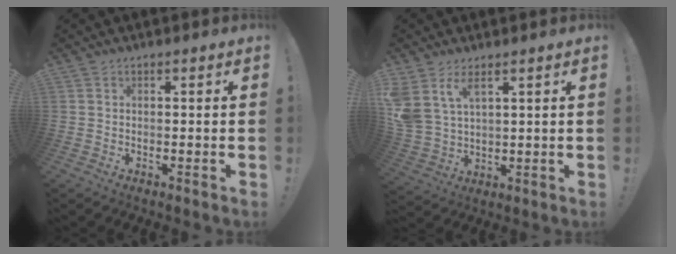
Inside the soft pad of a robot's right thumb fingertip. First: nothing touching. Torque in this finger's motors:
{"motor_torque": [0.23, 0.25, 0.92, 0.47, 0.09]}